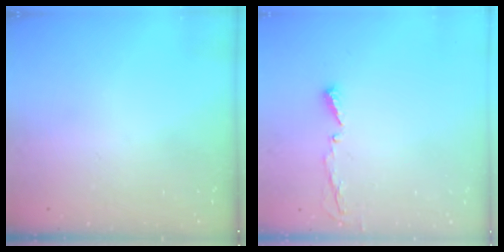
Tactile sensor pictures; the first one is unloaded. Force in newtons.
{"total": 3.6, "press": 3.6, "slide": 0.4}